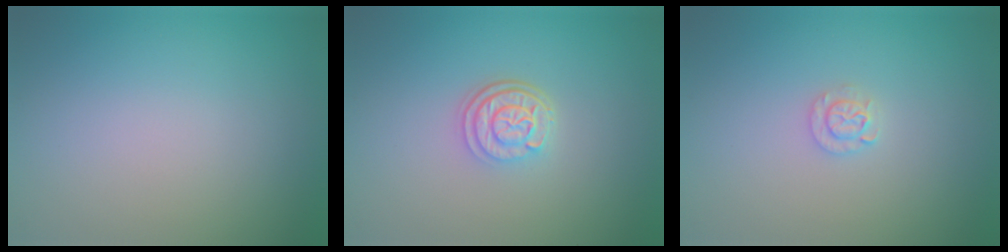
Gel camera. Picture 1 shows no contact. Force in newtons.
{"total": 2.9, "press": 2.4, "slide": 1.7}
{"total": 1.3, "press": 1.3, "slide": 0.2}